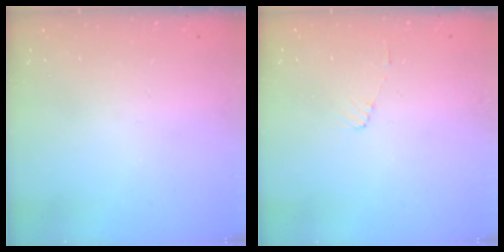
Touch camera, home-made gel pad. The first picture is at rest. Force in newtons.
{"total": 3.9, "press": 3.9, "slide": 0.3}